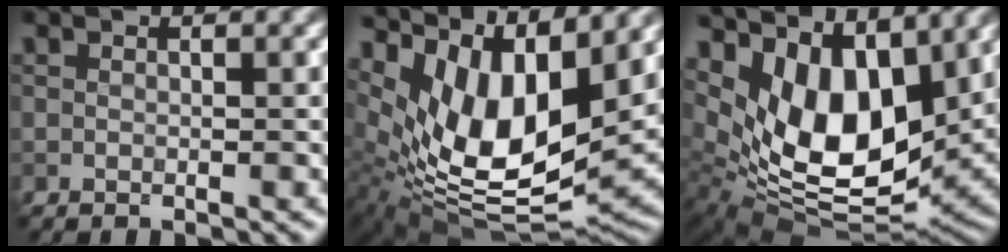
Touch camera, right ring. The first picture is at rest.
{"total": 12.5, "force": [4.0, 5.8, 10.3], "torque": [-0.192, -0.014, 0.077]}
{"total": 11.3, "force": [4.1, 6.2, 8.5], "torque": [-0.151, -0.011, 0.072]}